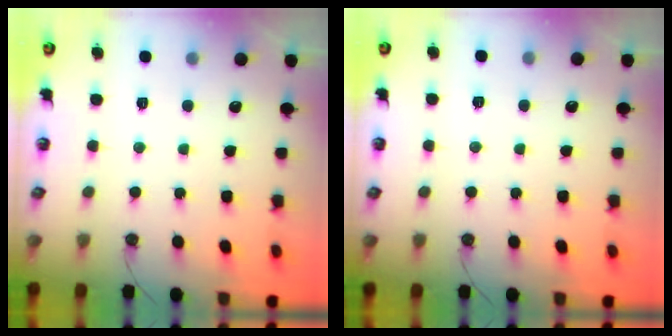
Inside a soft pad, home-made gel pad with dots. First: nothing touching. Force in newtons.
{"total": 5.4, "press": 3.0, "slide": 4.5}